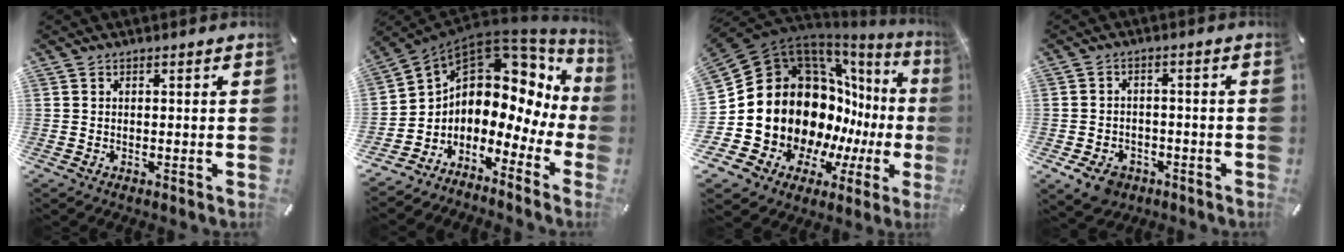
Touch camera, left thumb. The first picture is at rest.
{"total": 6.9, "force": [2.9, 5.6, 2.9], "torque": [-0.059, -0.070, 0.036]}
{"total": 23.7, "force": [-0.2, 19.1, 14.2], "torque": [-0.242, -0.075, 0.061]}
{"total": 6.0, "force": [-3.6, 4.1, 2.5], "torque": [-0.054, 0.019, -0.067]}